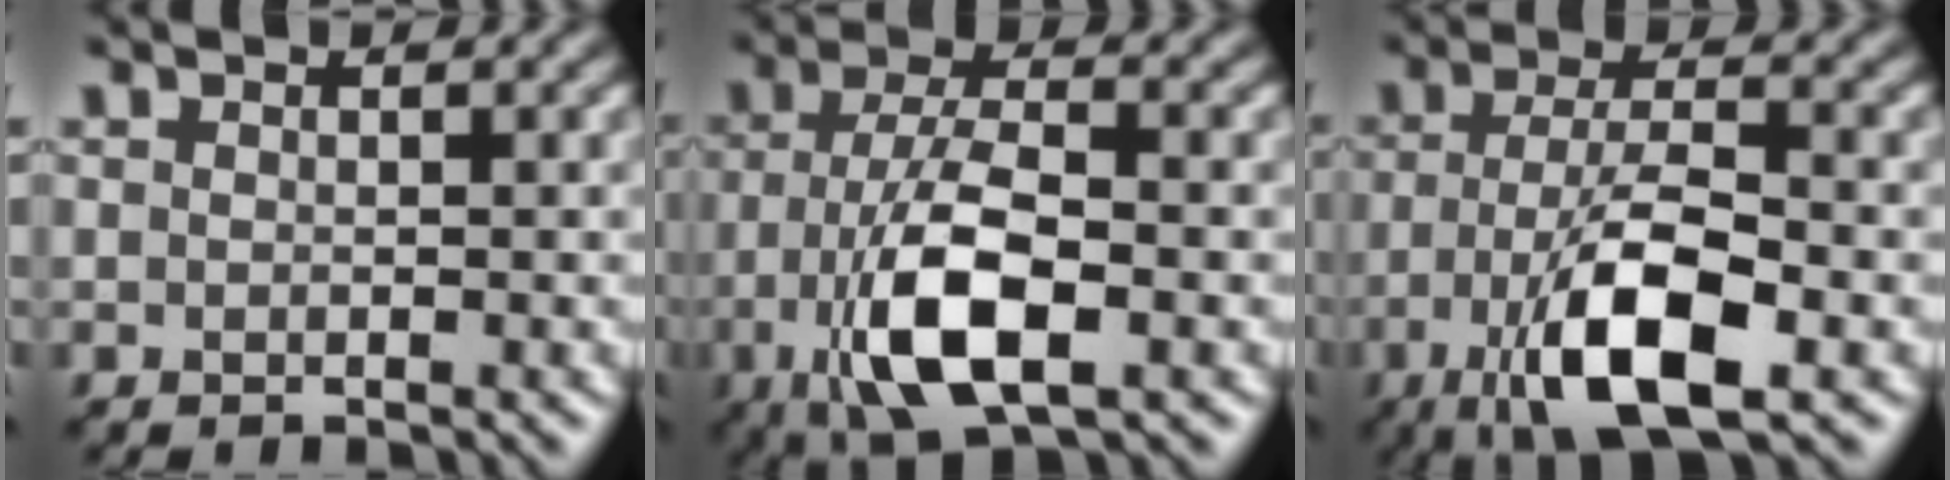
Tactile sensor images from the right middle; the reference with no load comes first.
{"total": 7.6, "force": [-2.5, 2.9, 6.6], "torque": [-0.132, 0.002, -0.048]}
{"total": 8.4, "force": [-3.5, 2.6, 7.2], "torque": [-0.134, -0.003, -0.065]}